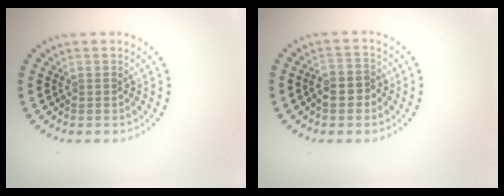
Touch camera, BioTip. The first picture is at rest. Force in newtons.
{"total": 2.3, "press": 2.1, "slide": 0.8}